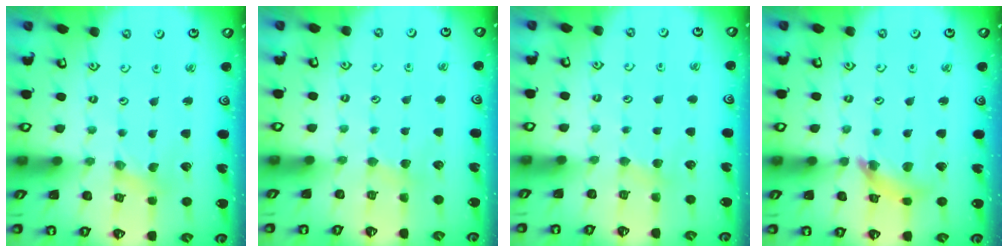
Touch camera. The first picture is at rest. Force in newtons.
{"total": 2.3, "press": 2.2, "slide": 0.3}
{"total": 2.3, "press": 2.2, "slide": 0.4}
{"total": 8.9, "press": 8.9, "slide": 1.2}